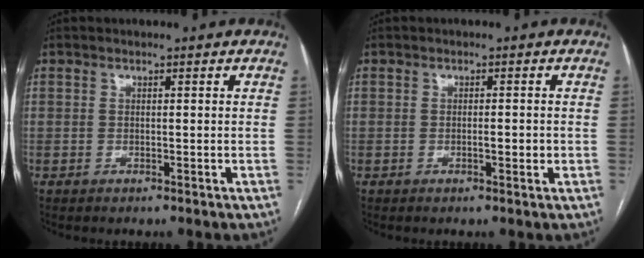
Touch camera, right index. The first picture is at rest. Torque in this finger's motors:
{"motor_torque": [0.36, -0.22, 0.21, 0.04]}